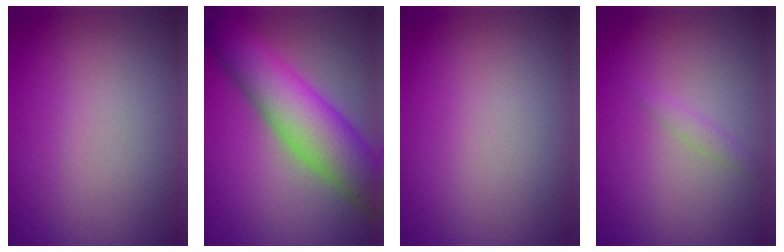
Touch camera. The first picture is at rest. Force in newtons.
{"total": 9.7, "press": 9.6, "slide": 0.6}
{"total": 0.0}
{"total": 1.0, "press": 0.9, "slide": 0.2}